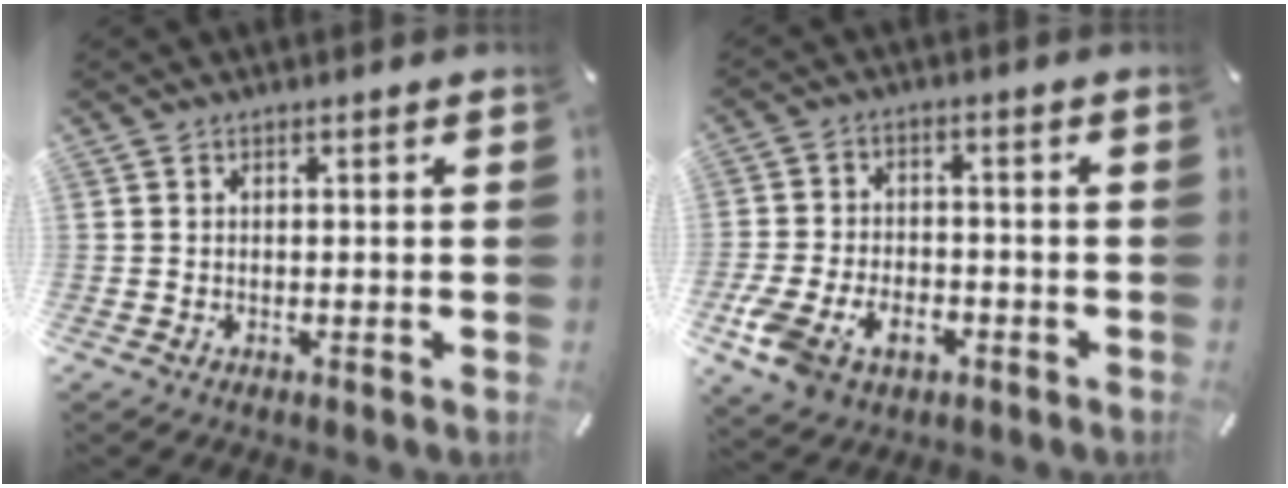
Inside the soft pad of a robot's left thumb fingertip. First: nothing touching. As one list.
[{"total": 9.8, "force": [-4.4, 6.7, 5.6], "torque": [-0.130, 0.015, -0.080]}]